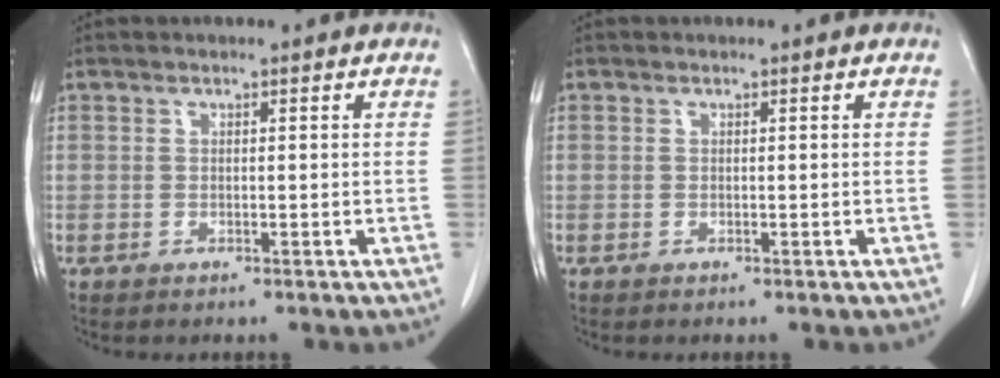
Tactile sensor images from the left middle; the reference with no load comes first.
{"total": 0.0}